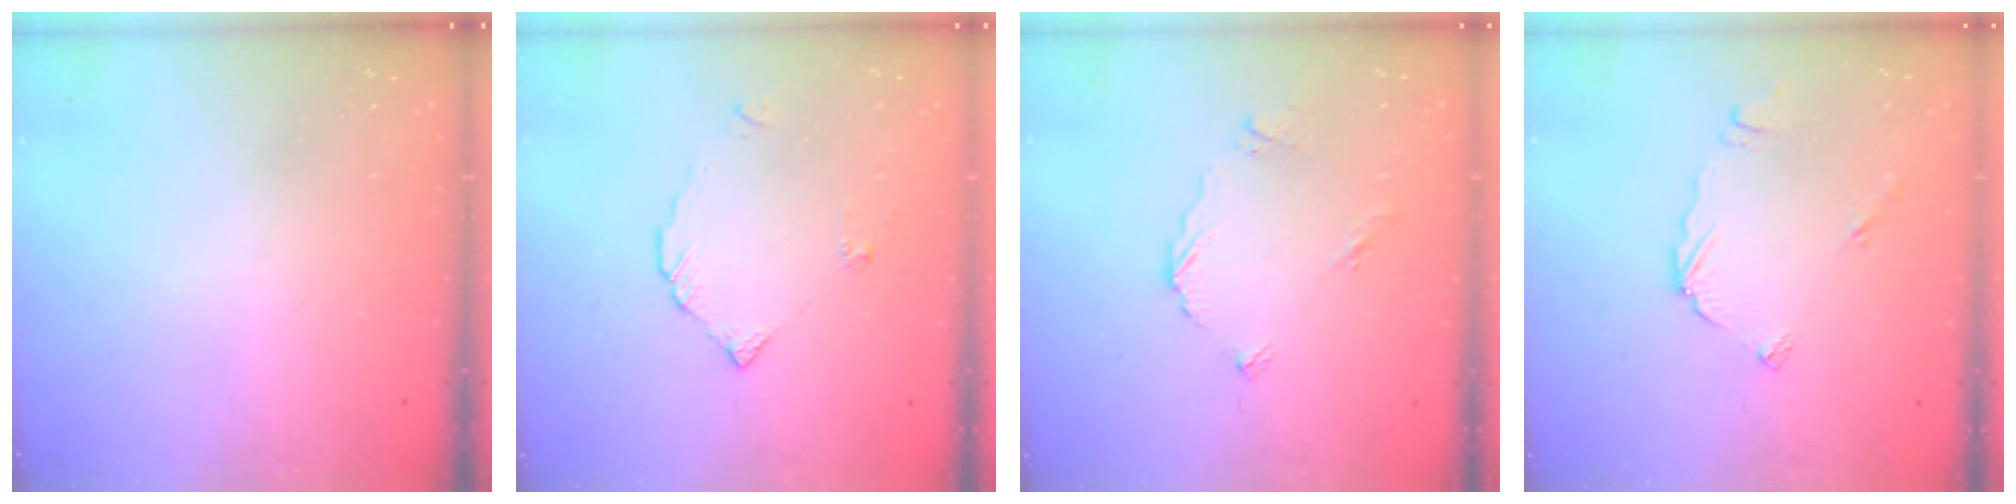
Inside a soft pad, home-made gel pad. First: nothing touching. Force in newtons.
{"total": 2.9, "press": 2.9, "slide": 0.1}
{"total": 5.2, "press": 5.2, "slide": 0.1}
{"total": 4.9, "press": 4.9, "slide": 0.4}